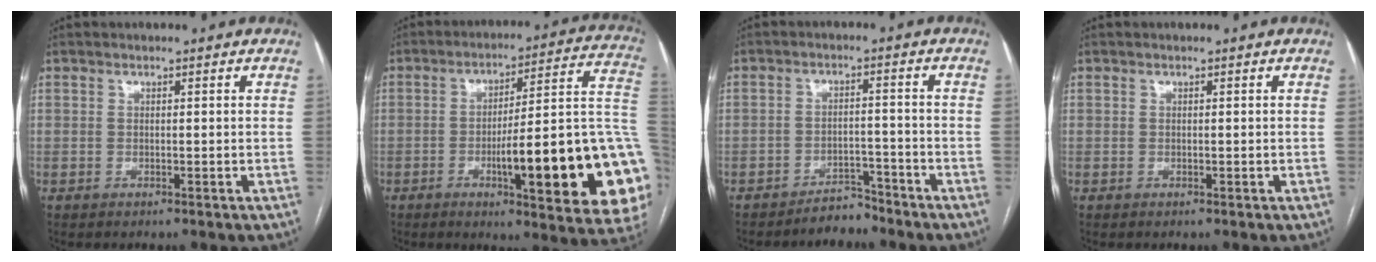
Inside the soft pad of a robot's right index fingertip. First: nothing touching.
{"total": 25.8, "force": [-5.7, 3.3, 24.9], "torque": [-0.234, 0.006, -0.074]}
{"total": 3.9, "force": [-3.7, 1.3, 0.4], "torque": [-0.003, 0.000, -0.060]}
{"total": 0.0}